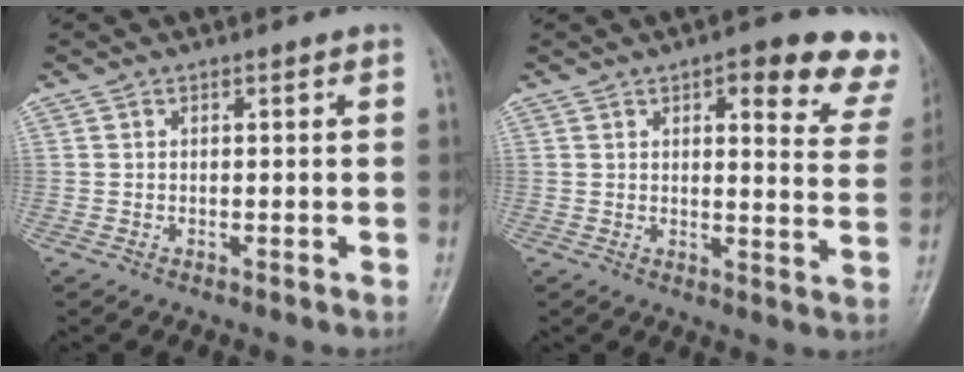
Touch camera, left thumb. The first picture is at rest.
{"total": 14.3, "force": [9.8, 4.9, 9.3], "torque": [-0.061, -0.038, 0.094]}